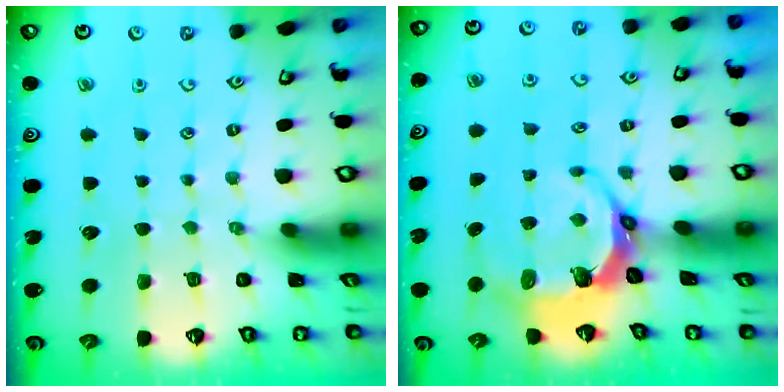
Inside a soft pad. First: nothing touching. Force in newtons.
{"total": 7.0, "press": 5.6, "slide": 4.3}